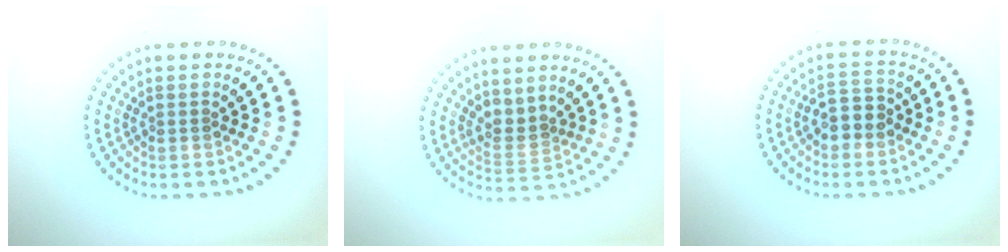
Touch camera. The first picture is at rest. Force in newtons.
{"total": 2.1, "press": 1.6, "slide": 1.3}
{"total": 2.6, "press": 2.5, "slide": 0.7}